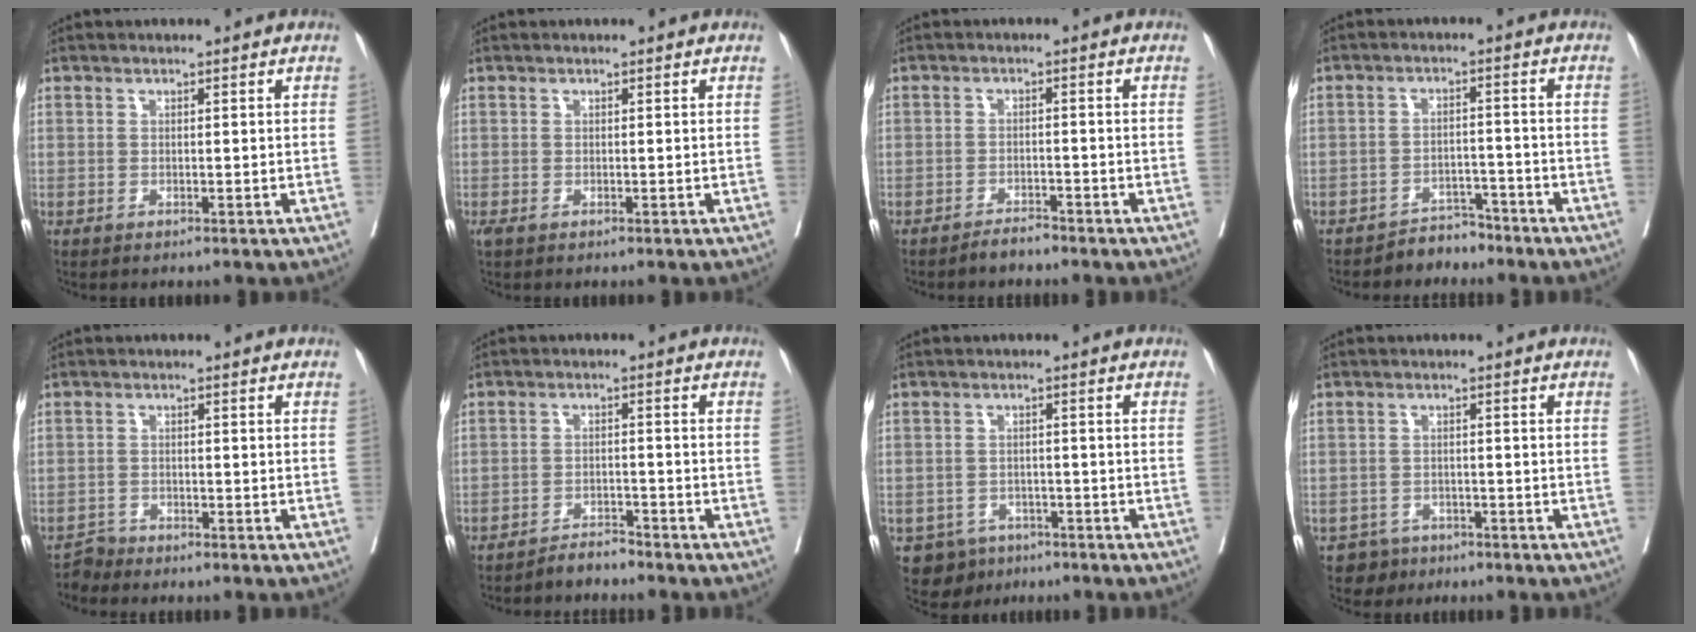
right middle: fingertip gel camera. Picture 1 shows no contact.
{"total": 0.6, "force": [-0.3, 0.3, 0.4], "torque": [-0.009, -0.002, -0.003]}
{"total": 2.0, "force": [-1.9, 0.2, 0.5], "torque": [-0.011, -0.003, -0.032]}
{"total": 3.6, "force": [-3.3, 1.4, -0.3], "torque": [0.006, 0.002, -0.053]}
{"total": 1.7, "force": [-1.5, 0.1, -0.8], "torque": [0.019, -0.006, -0.029]}
{"total": 2.5, "force": [-2.5, 0.0, 0.0], "torque": [0.001, -0.010, -0.044]}
{"total": 4.8, "force": [-3.1, 3.5, 0.7], "torque": [-0.009, 0.004, -0.043]}
{"total": 3.1, "force": [-2.2, 2.1, -0.4], "torque": [0.003, 0.007, -0.035]}